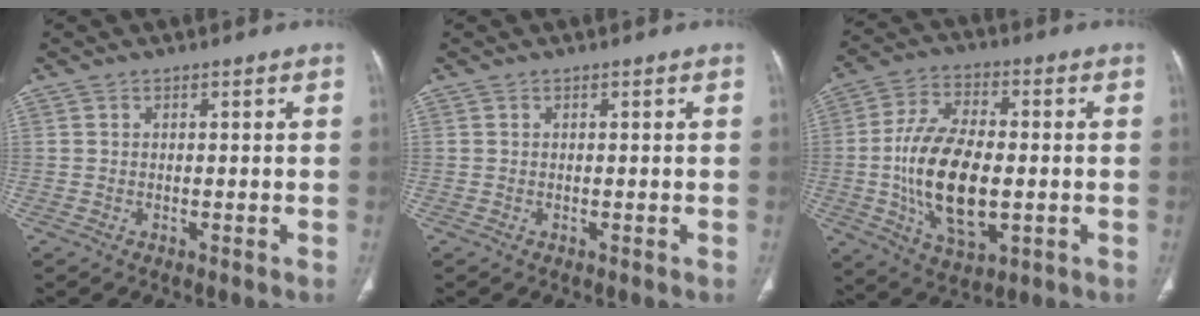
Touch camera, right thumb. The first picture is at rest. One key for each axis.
{"total": 0.0}
{"total": 17.3, "fx": -2.0, "fy": 9.0, "fz": 14.6, "tx": -0.267, "ty": 0.001, "tz": -0.028}